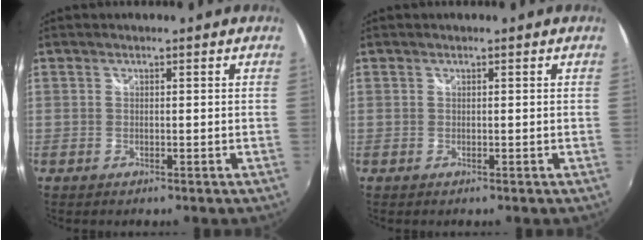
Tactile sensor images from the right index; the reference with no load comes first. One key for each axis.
{"total": 0.0}